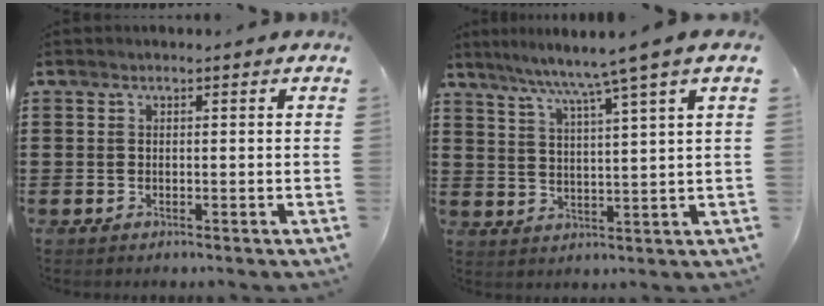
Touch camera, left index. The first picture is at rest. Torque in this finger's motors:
{"motor_torque": [1.19, -0.95, 0.39, 0.21]}